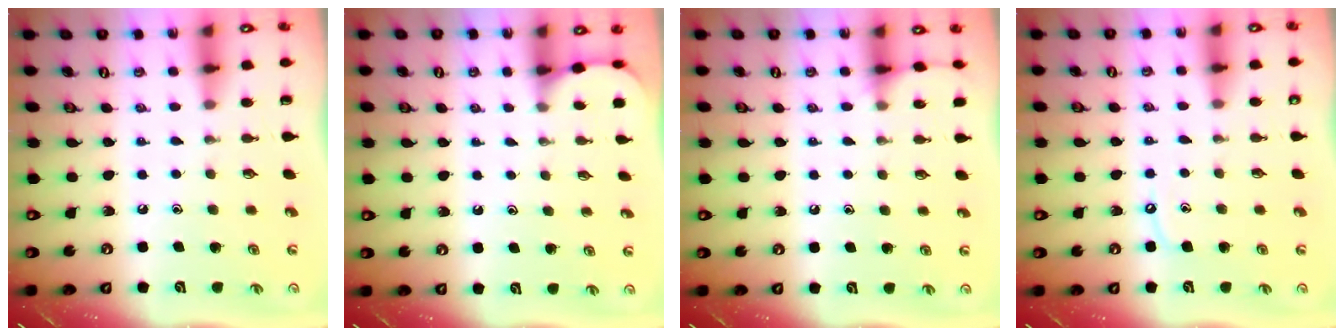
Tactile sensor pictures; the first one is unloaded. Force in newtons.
{"total": 1.8, "press": 1.8, "slide": 0.2}
{"total": 5.9, "press": 5.9, "slide": 0.8}
{"total": 5.1, "press": 5.1, "slide": 0.7}